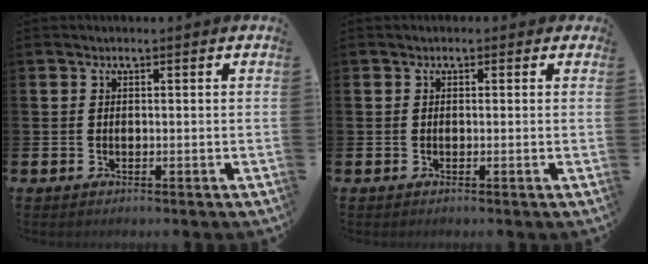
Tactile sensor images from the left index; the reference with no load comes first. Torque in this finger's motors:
{"motor_torque": [1.06, -0.94, 0.16, 0.08]}